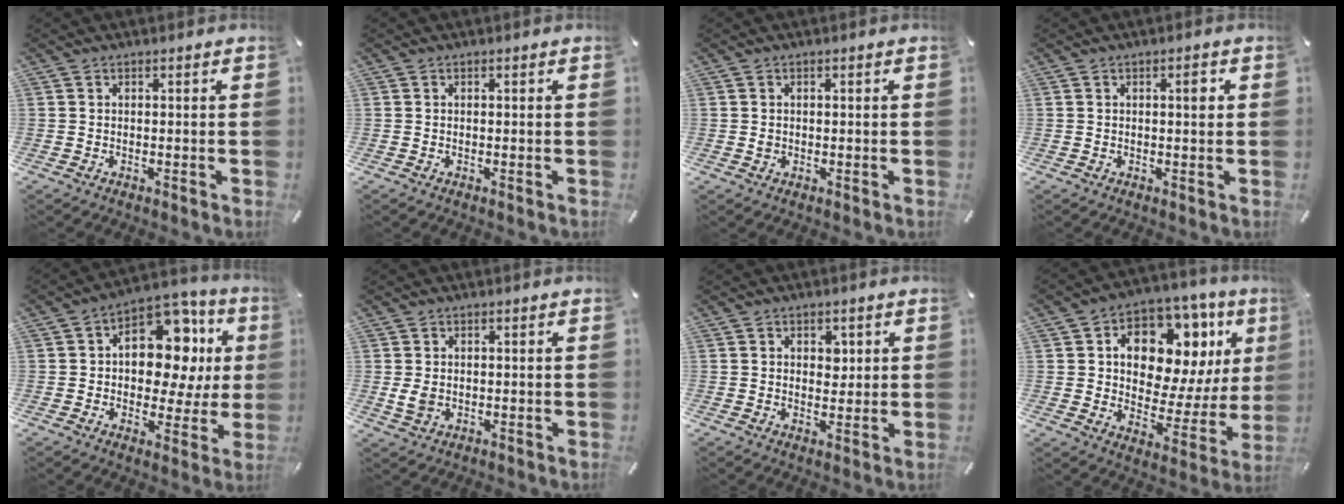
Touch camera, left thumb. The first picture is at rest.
{"total": 0.0}
{"total": 0.8, "force": [0.0, 0.7, 0.4], "torque": [-0.009, 0.003, -0.001]}
{"total": 2.4, "force": [0.6, 0.7, 2.2], "torque": [-0.028, 0.000, 0.004]}
{"total": 17.1, "force": [3.7, 11.2, 12.3], "torque": [-0.158, -0.022, 0.064]}
{"total": 3.4, "force": [0.3, 2.8, 1.9], "torque": [-0.034, -0.002, 0.004]}
{"total": 3.4, "force": [1.0, 2.7, 1.8], "torque": [-0.006, -0.007, 0.010]}
{"total": 14.6, "force": [6.9, 9.7, 8.4], "torque": [-0.123, -0.051, 0.123]}